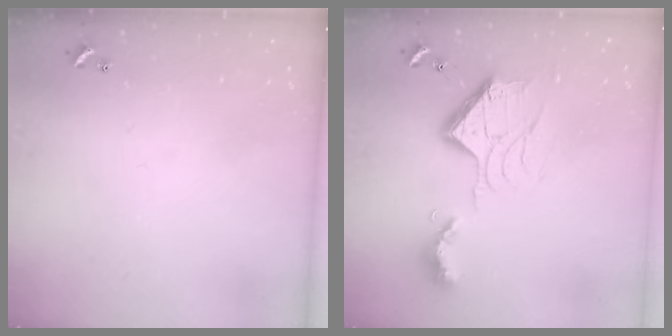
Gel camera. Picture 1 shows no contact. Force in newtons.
{"total": 15.7, "press": 15.7, "slide": 1.2}